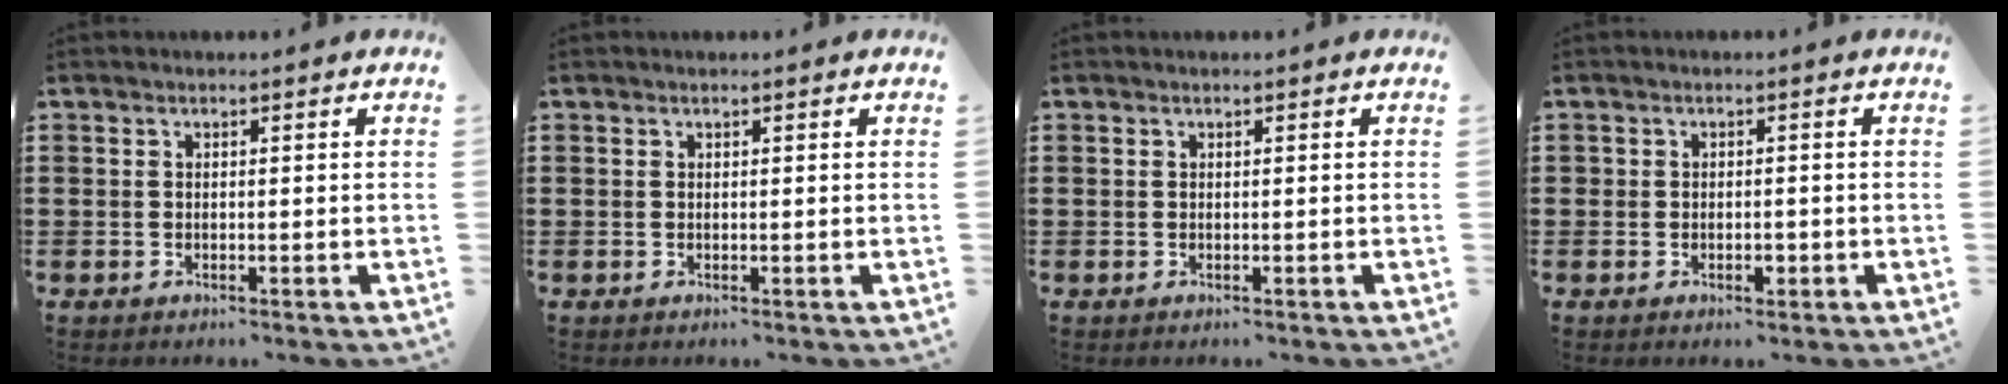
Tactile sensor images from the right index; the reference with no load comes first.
{"total": 0.0}
{"total": 0.0}
{"total": 1.5, "force": [-0.6, 1.1, 0.9], "torque": [-0.018, 0.001, -0.011]}